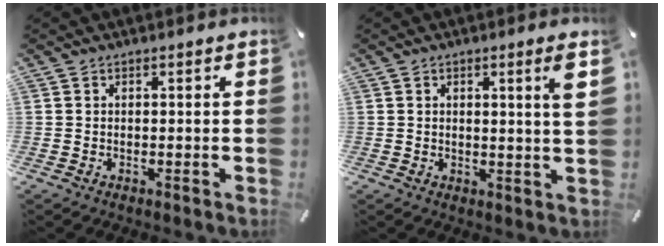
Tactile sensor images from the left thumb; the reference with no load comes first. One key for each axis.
{"total": 4.5, "fx": 1.6, "fy": 0.2, "fz": 4.2, "tx": -0.065, "ty": -0.010, "tz": 0.021}